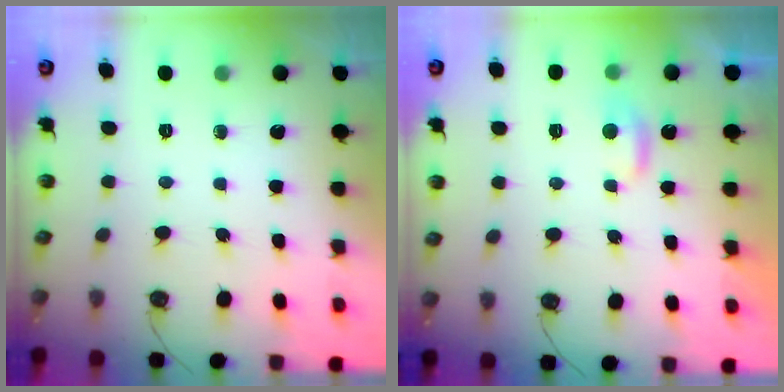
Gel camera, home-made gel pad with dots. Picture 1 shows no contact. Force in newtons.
{"total": 1.8, "press": 1.8, "slide": 0.4}